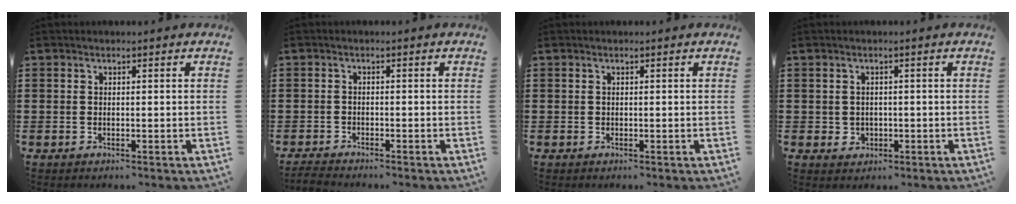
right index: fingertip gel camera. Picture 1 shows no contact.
{"total": 1.5, "force": [-1.5, 0.0, 0.1], "torque": [-0.006, -0.001, -0.030]}
{"total": 0.0}
{"total": 1.2, "force": [0.2, 1.1, 0.4], "torque": [-0.012, 0.006, 0.002]}